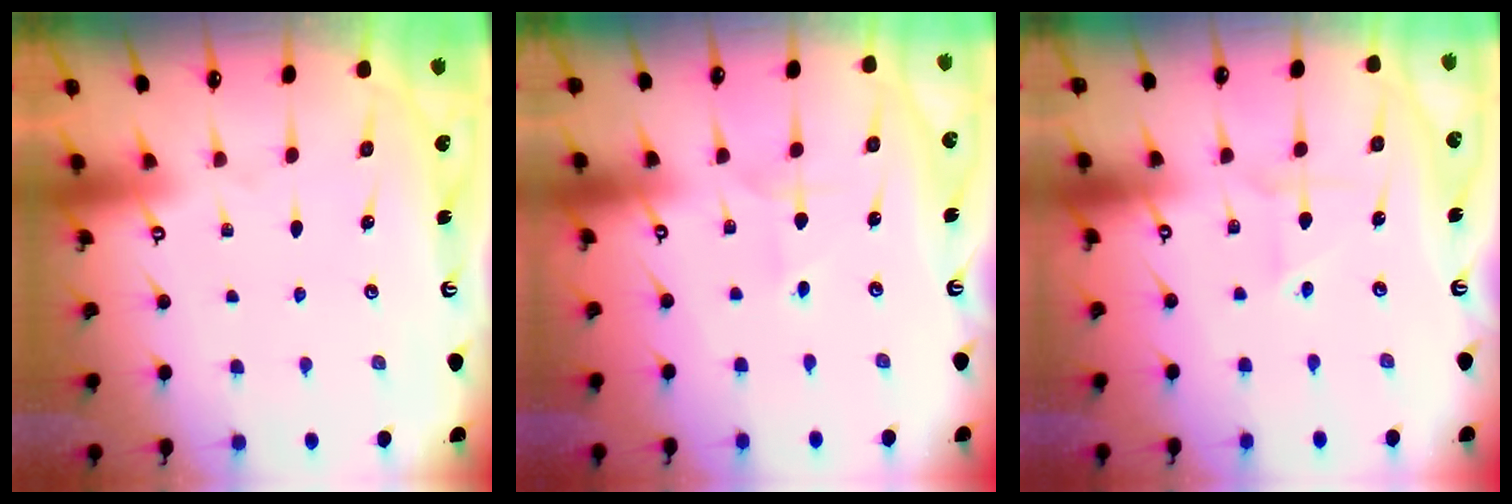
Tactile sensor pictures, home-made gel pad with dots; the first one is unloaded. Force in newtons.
{"total": 1.4, "press": 1.4, "slide": 0.1}
{"total": 1.8, "press": 1.7, "slide": 0.2}